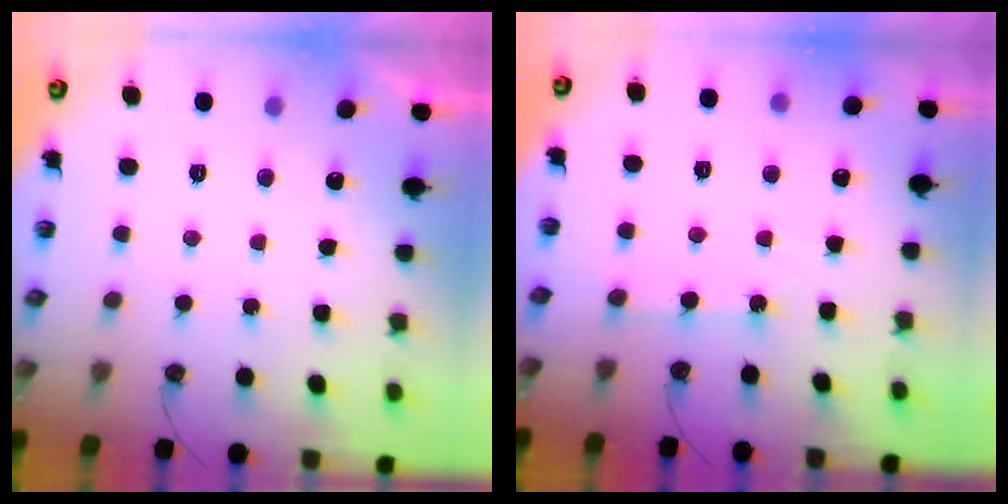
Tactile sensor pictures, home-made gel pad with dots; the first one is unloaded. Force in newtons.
{"total": 1.7, "press": 1.6, "slide": 0.3}